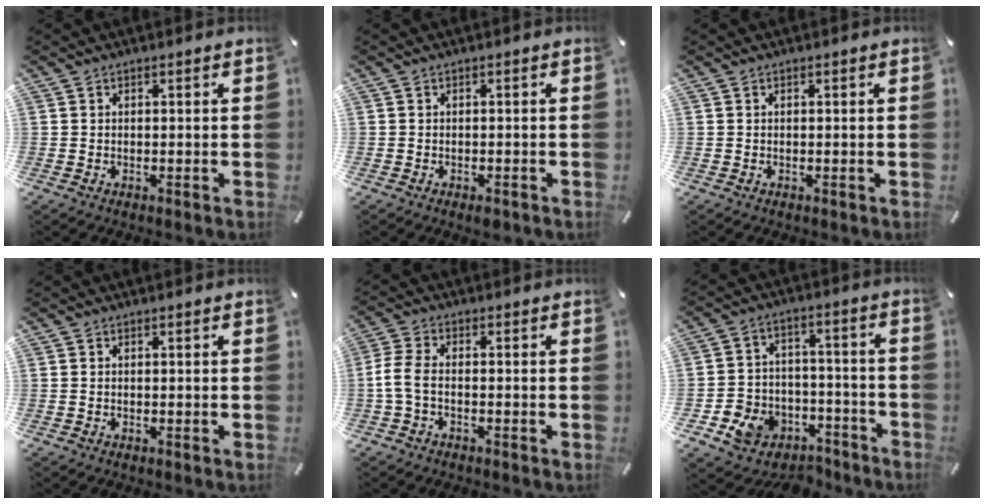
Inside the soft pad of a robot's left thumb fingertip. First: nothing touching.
{"total": 1.4, "force": [-1.0, 0.5, 0.8], "torque": [-0.015, 0.001, -0.018]}
{"total": 0.0}
{"total": 0.0}
{"total": 4.8, "force": [-1.9, 2.0, 4.0], "torque": [-0.101, -0.006, -0.038]}
{"total": 9.8, "force": [-5.4, 7.7, 2.6], "torque": [-0.036, 0.048, -0.089]}